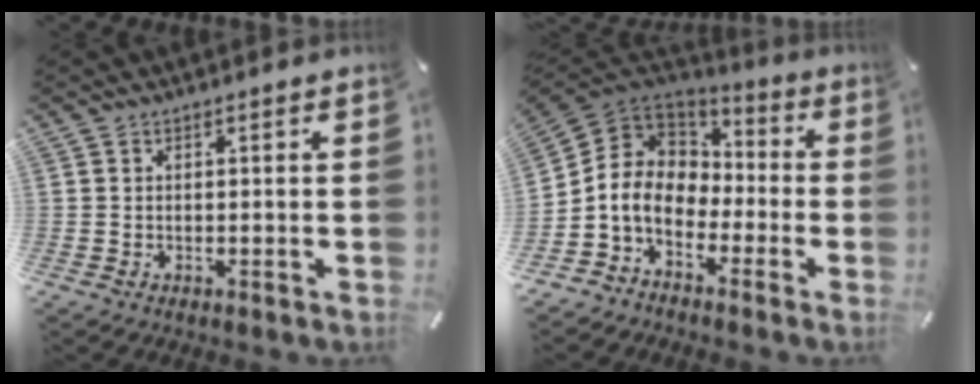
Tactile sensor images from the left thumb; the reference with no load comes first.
{"total": 8.5, "force": [-3.1, 7.1, 3.4], "torque": [-0.102, 0.004, -0.063]}